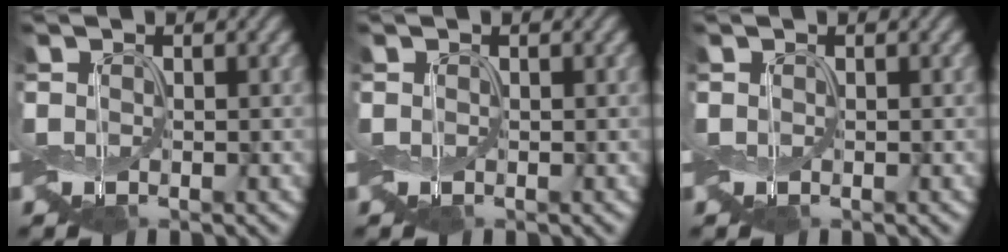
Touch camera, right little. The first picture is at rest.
{"total": 0.0}
{"total": 0.0}